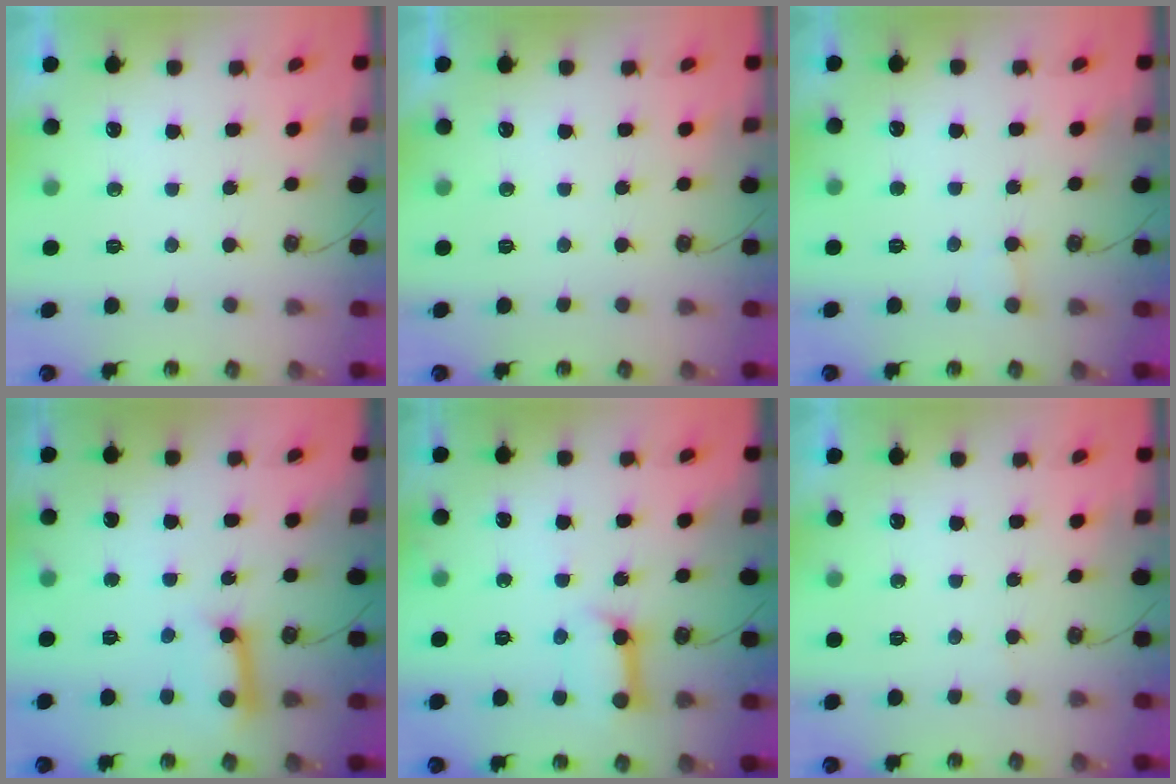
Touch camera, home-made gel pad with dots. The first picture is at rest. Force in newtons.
{"total": 0.0}
{"total": 2.0, "press": 2.0, "slide": 0.1}
{"total": 11.8, "press": 11.7, "slide": 0.9}
{"total": 10.5, "press": 10.4, "slide": 1.2}
{"total": 3.5, "press": 3.4, "slide": 0.3}